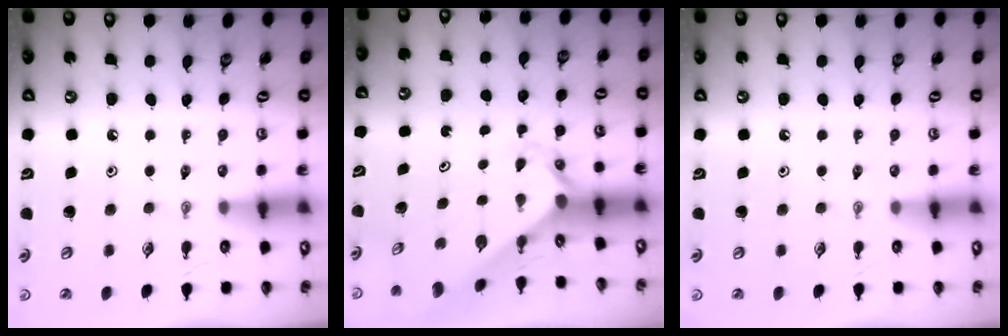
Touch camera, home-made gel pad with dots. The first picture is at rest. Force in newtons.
{"total": 2.4, "press": 2.4, "slide": 0.2}
{"total": 0.0}